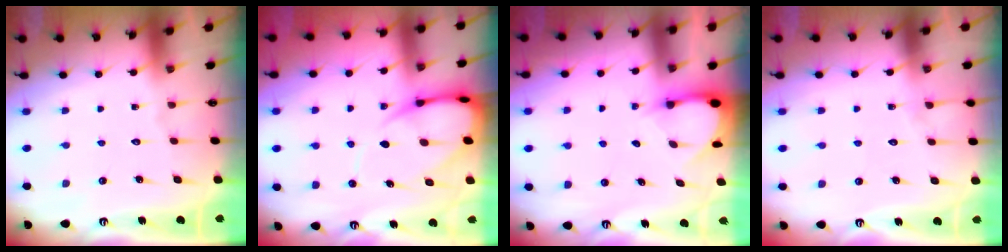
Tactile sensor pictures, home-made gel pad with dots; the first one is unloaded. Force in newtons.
{"total": 9.7, "press": 9.7, "slide": 1.2}
{"total": 2.8, "press": 2.8, "slide": 0.2}
{"total": 5.3, "press": 5.2, "slide": 0.8}